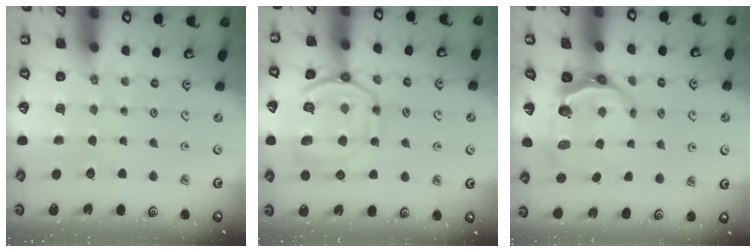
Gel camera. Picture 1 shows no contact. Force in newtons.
{"total": 15.8, "press": 15.7, "slide": 1.7}
{"total": 7.5, "press": 6.5, "slide": 3.8}